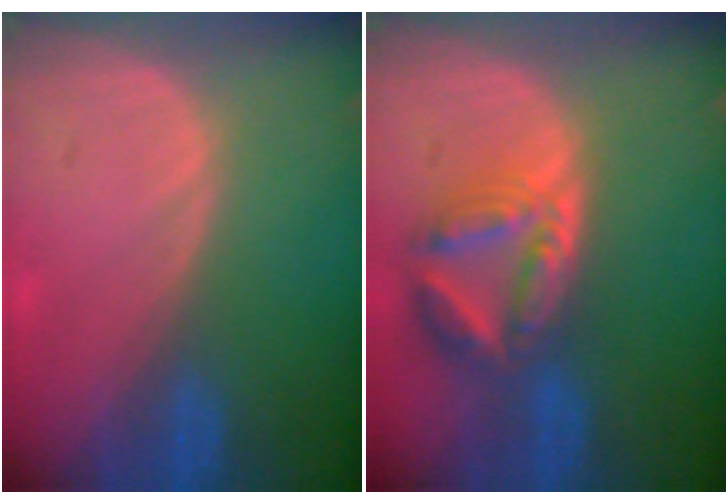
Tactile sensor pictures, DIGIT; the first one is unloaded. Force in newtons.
{"total": 8.0, "press": 7.0, "slide": 3.8}